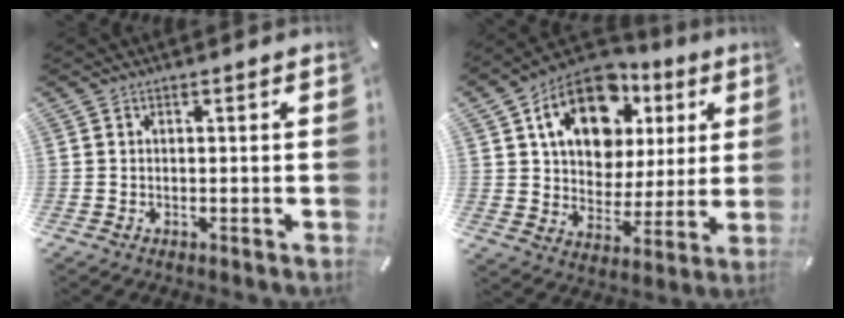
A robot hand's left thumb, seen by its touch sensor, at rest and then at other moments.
{"total": 17.6, "force": [8.8, 12.3, 9.1], "torque": [-0.156, -0.027, 0.161]}